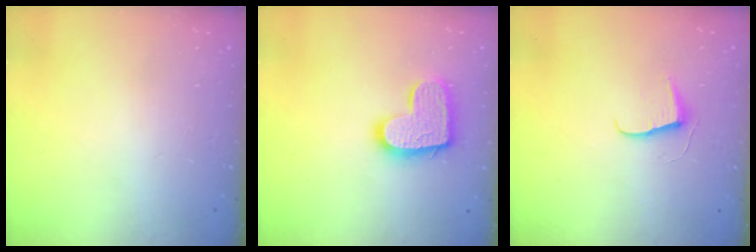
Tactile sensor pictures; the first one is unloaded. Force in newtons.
{"total": 14.2, "press": 14.2, "slide": 0.8}
{"total": 6.8, "press": 6.8, "slide": 0.5}